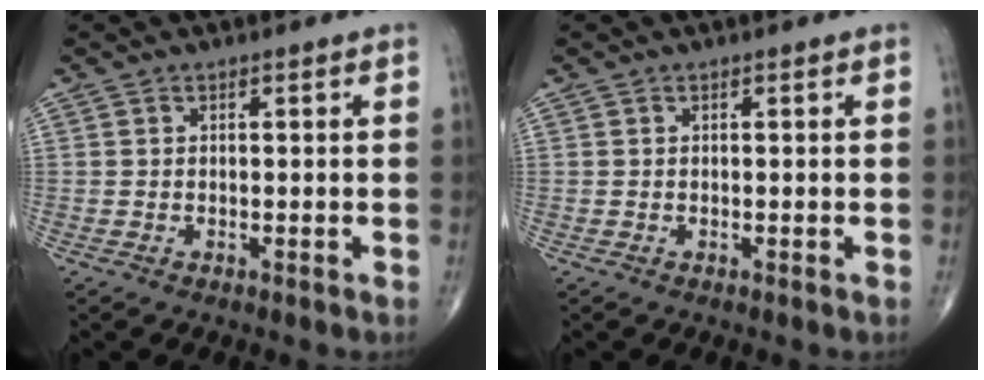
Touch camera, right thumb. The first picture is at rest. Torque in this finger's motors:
{"motor_torque": [0.01, 0.11, -0.08, -0.04, 0.06]}